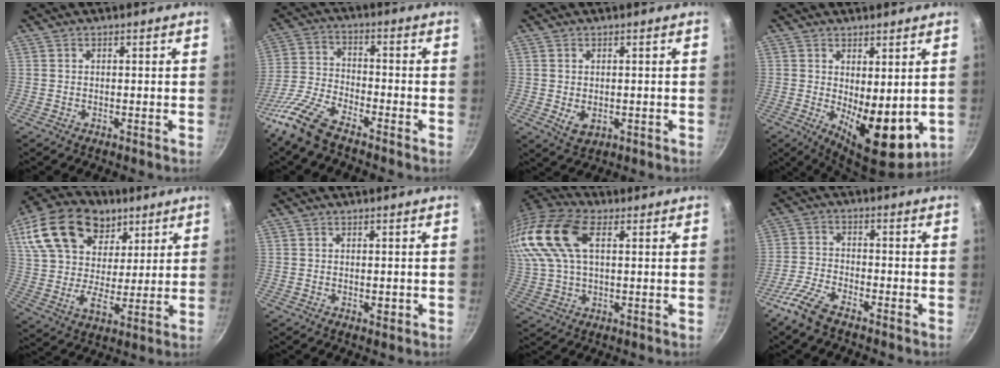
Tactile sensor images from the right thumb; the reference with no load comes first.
{"total": 10.7, "force": [-8.0, 3.5, 6.1], "torque": [-0.137, 0.041, -0.177]}
{"total": 3.3, "force": [-0.3, 2.3, 2.3], "torque": [-0.038, -0.008, 0.000]}
{"total": 11.2, "force": [-0.1, 4.9, 10.1], "torque": [-0.121, -0.024, 0.011]}
{"total": 22.6, "force": [11.1, 15.1, 12.6], "torque": [-0.211, -0.012, 0.191]}
{"total": 1.4, "force": [-0.3, 0.8, 1.2], "torque": [-0.015, 0.000, -0.003]}
{"total": 18.8, "force": [6.1, 10.5, 14.3], "torque": [-0.309, 0.025, 0.108]}
{"total": 6.3, "force": [-4.8, 2.0, 3.6], "torque": [-0.087, 0.024, -0.105]}